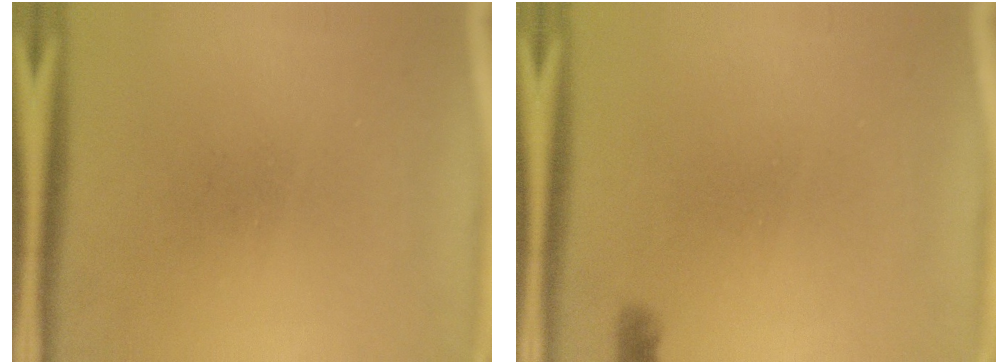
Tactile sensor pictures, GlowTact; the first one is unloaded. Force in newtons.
{"total": 0.7}